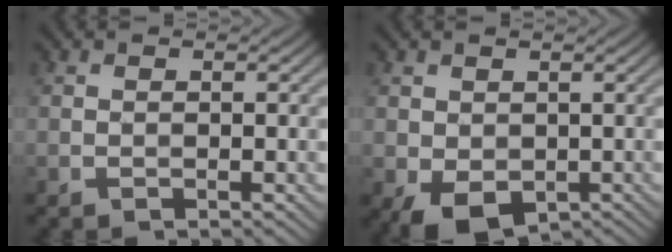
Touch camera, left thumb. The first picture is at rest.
{"total": 4.4, "force": [-0.6, 3.5, 2.6], "torque": [-0.065, -0.010, -0.013]}